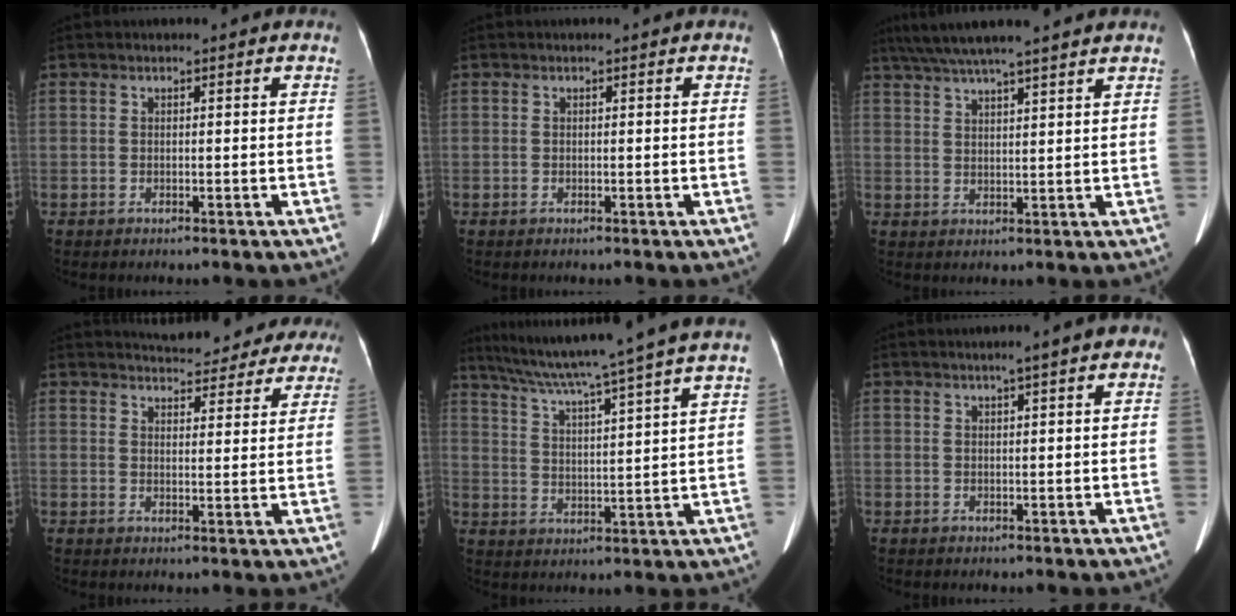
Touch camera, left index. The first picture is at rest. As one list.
[{"total": 0.0}, {"total": 13.1, "force": [11.1, -0.2, 6.8], "torque": [-0.121, 0.041, 0.160]}, {"total": 13.6, "force": [12.7, 4.0, 3.0], "torque": [-0.010, 0.003, 0.136]}, {"total": 17.0, "force": [14.1, -2.5, 9.2], "torque": [-0.156, -0.007, 0.202]}, {"total": 3.9, "force": [1.8, 0.7, 3.4], "torque": [-0.040, 0.018, 0.018]}]